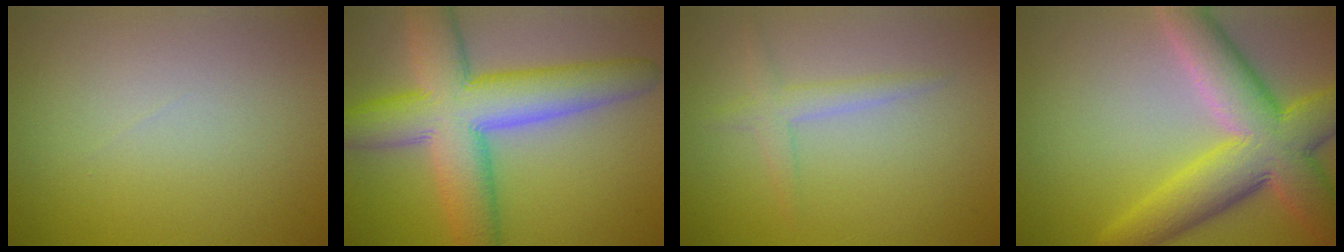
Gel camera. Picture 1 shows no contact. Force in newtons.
{"total": 11.1, "press": 11.1, "slide": 0.7}
{"total": 2.0, "press": 2.0, "slide": 0.1}
{"total": 10.0, "press": 10.0, "slide": 0.6}